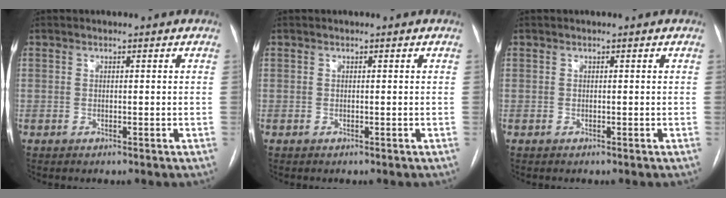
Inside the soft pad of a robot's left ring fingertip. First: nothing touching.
{"total": 0.0}
{"total": 0.0}